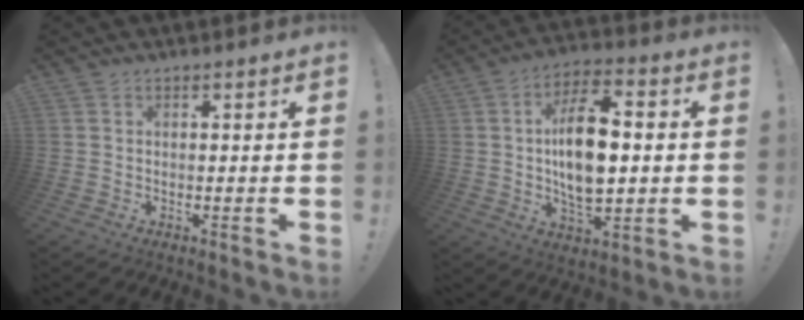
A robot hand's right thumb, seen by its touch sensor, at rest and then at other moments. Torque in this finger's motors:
{"motor_torque": [1.14, 2.67, 0.02, 0.37, 0.21]}